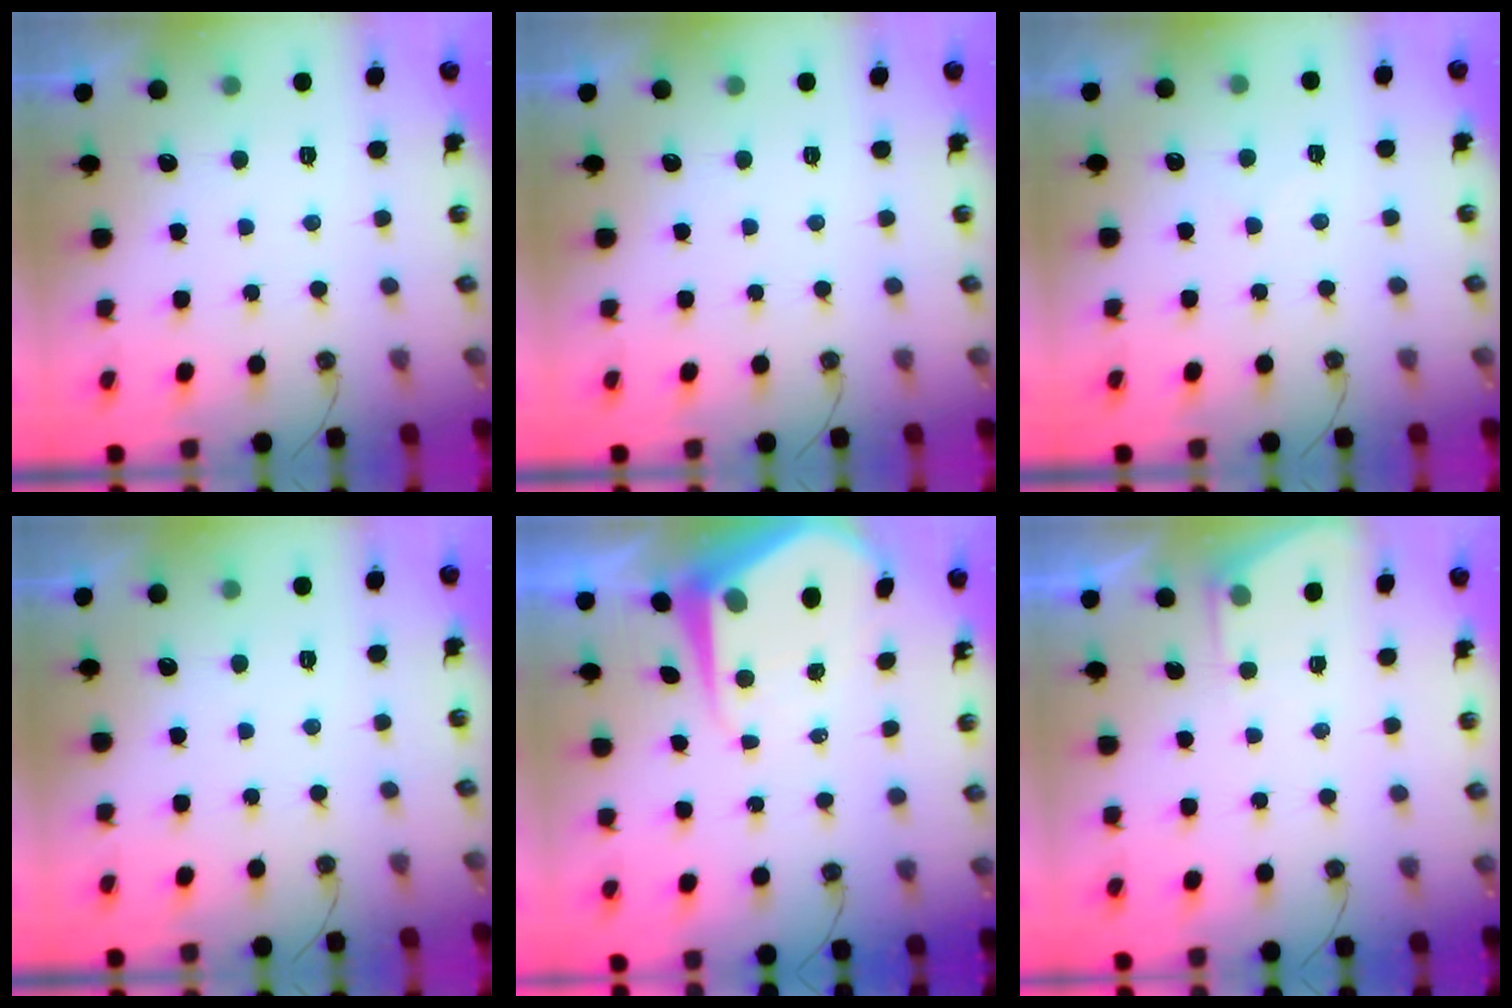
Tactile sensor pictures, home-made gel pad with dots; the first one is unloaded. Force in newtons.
{"total": 0.0}
{"total": 3.4, "press": 3.4, "slide": 0.5}
{"total": 0.0}
{"total": 9.2, "press": 9.2, "slide": 1.0}
{"total": 3.0, "press": 2.9, "slide": 0.4}